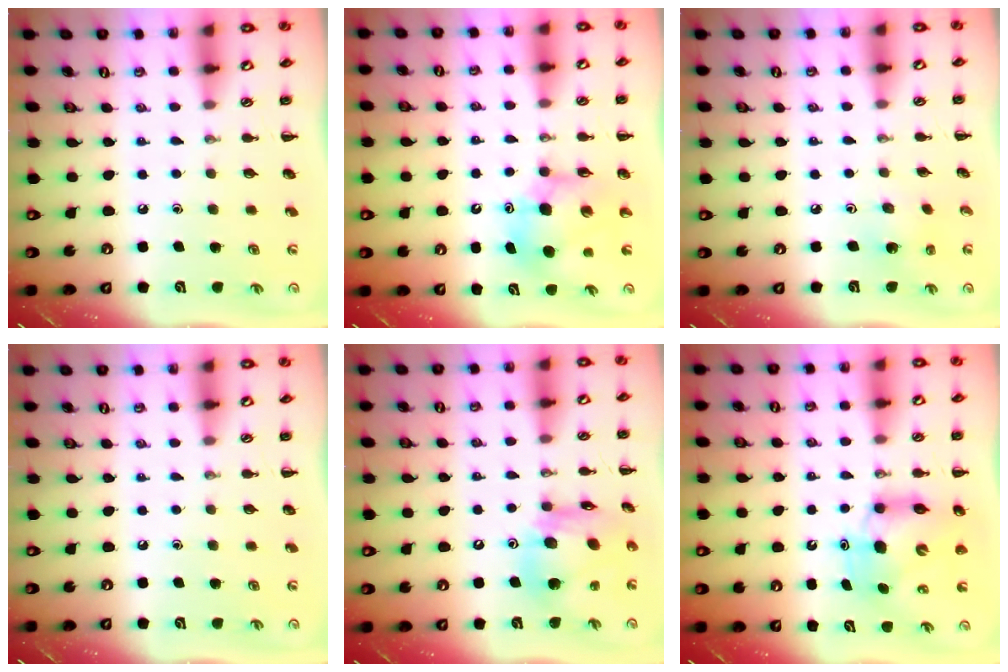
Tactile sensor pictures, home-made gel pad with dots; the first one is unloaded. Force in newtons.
{"total": 8.4, "press": 8.1, "slide": 2.3}
{"total": 2.1, "press": 2.0, "slide": 0.5}
{"total": 0.0}
{"total": 15.3, "press": 15.0, "slide": 2.9}
{"total": 8.3, "press": 8.1, "slide": 1.6}